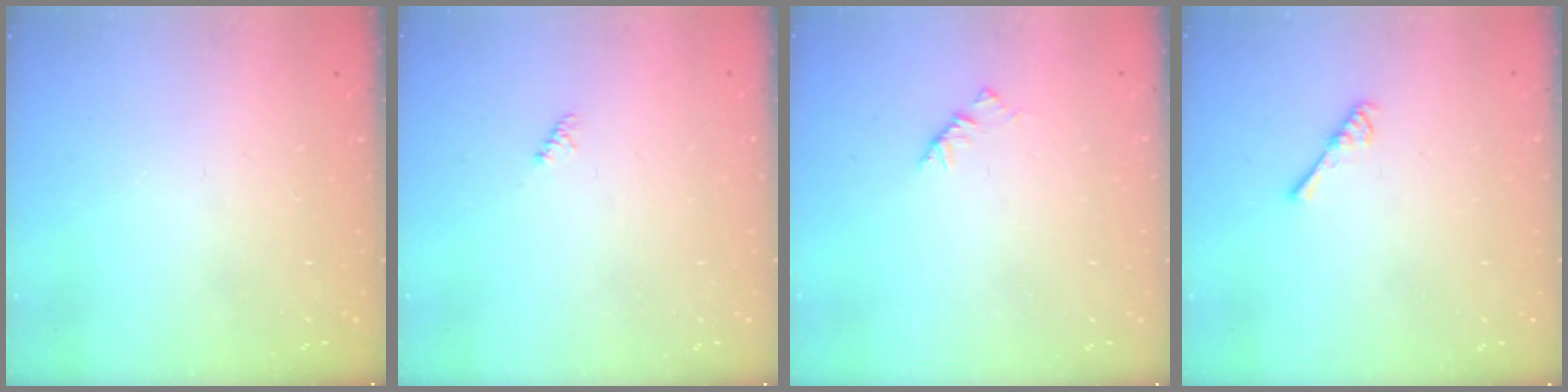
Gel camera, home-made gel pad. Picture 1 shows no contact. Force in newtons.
{"total": 1.1, "press": 1.1, "slide": 0.3}
{"total": 3.4, "press": 3.3, "slide": 0.7}
{"total": 2.7, "press": 2.6, "slide": 0.4}